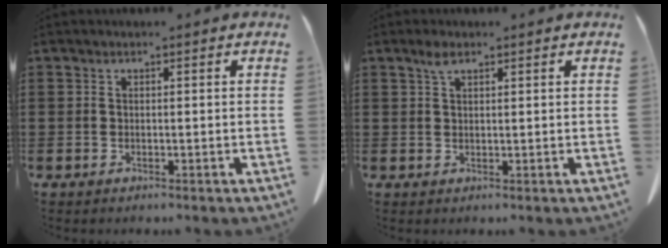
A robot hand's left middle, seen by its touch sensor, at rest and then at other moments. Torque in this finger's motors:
{"motor_torque": [0.85, 0.61, 0.05, 0.05]}